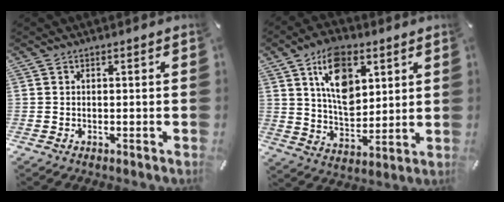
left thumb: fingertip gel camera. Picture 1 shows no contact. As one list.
[{"total": 14.0, "force": [6.0, 8.8, 9.1], "torque": [-0.153, -0.006, 0.111]}]